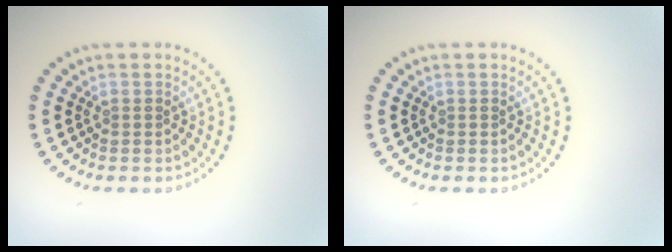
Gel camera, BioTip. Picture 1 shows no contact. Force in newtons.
{"total": 0.0}